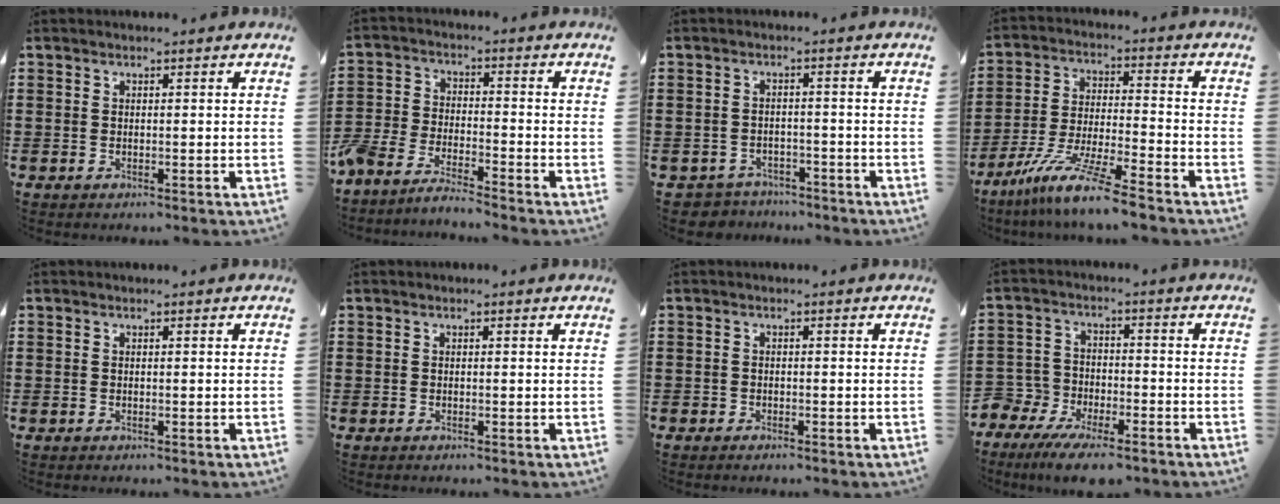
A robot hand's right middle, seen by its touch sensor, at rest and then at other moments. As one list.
[{"total": 4.9, "force": [-4.9, 0.1, 0.6], "torque": [-0.037, -0.008, -0.107]}, {"total": 3.0, "force": [-2.9, 0.7, -0.4], "torque": [-0.005, -0.003, -0.064]}, {"total": 10.8, "force": [-8.9, -0.6, 6.0], "torque": [-0.117, -0.002, -0.176]}, {"total": 0.0}, {"total": 0.0}, {"total": 0.7, "force": [-0.6, 0.3, 0.1], "torque": [-0.003, 0.001, -0.013]}, {"total": 7.0, "force": [-6.2, 2.5, 1.9], "torque": [-0.063, 0.009, -0.129]}]